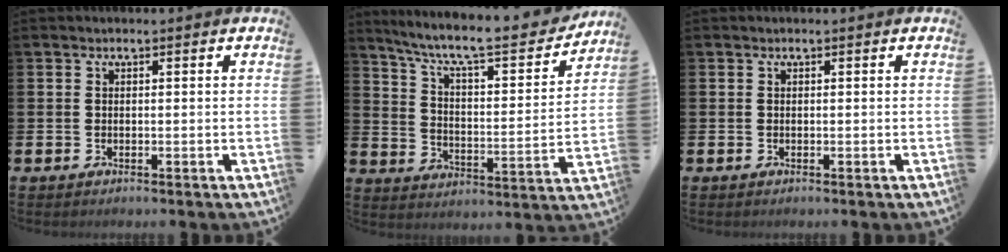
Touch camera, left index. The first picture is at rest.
{"total": 9.3, "force": [8.1, 1.4, 4.3], "torque": [-0.107, -0.060, 0.132]}
{"total": 0.0}